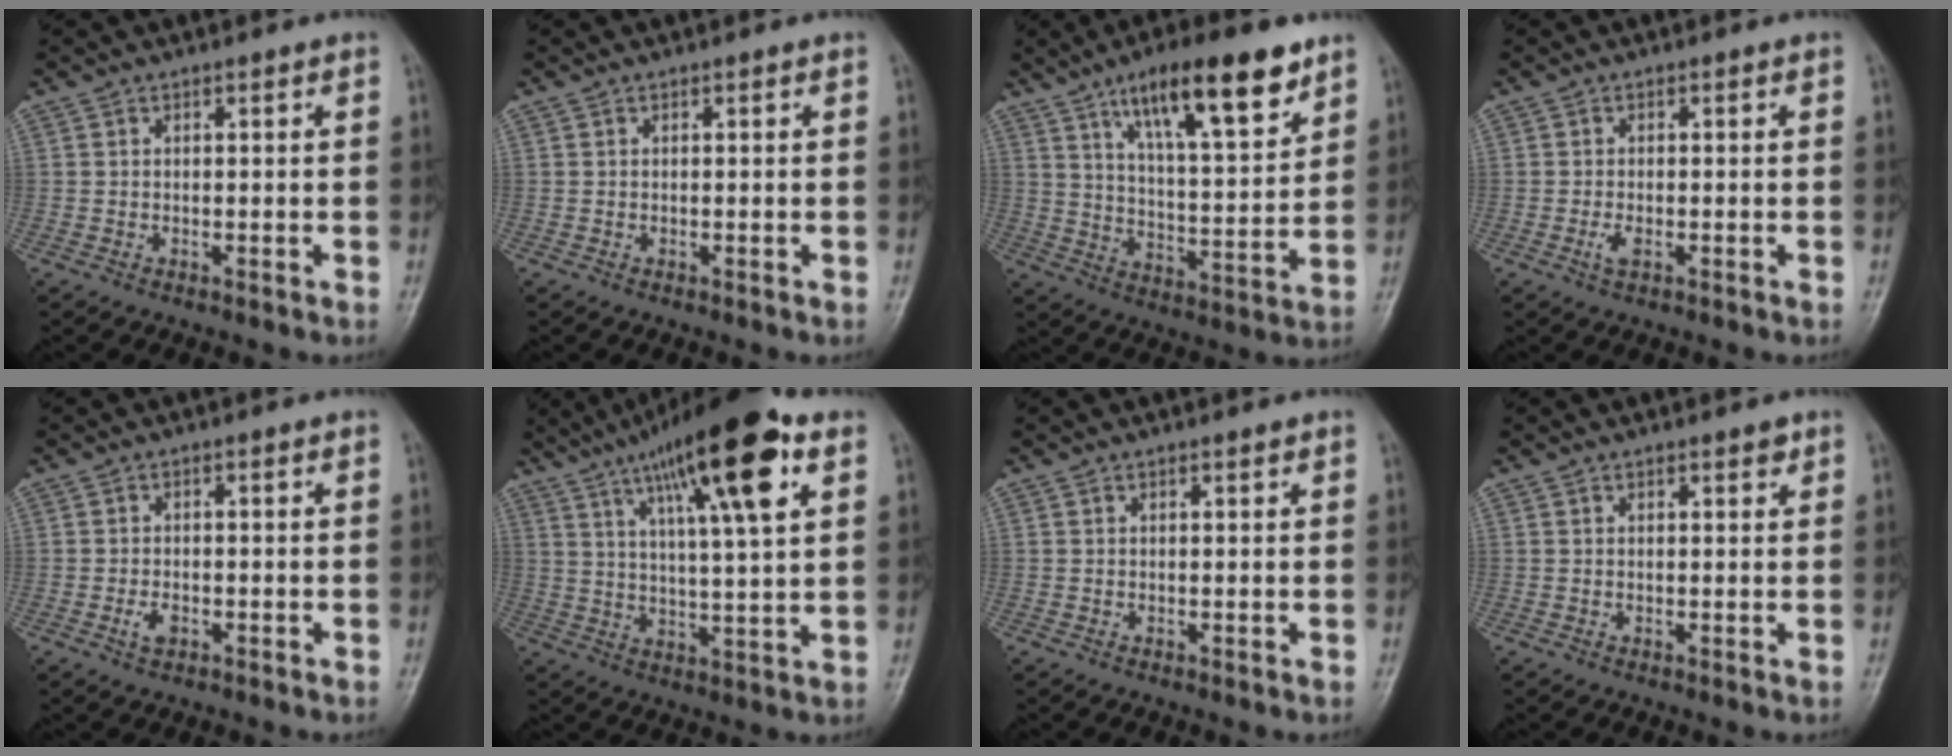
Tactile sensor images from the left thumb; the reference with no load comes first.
{"total": 0.0}
{"total": 18.0, "force": [10.6, 5.2, 13.6], "torque": [-0.191, -0.044, 0.178]}
{"total": 2.1, "force": [-0.7, 0.9, 1.7], "torque": [-0.038, 0.004, -0.014]}
{"total": 2.4, "force": [-1.0, 1.4, 1.7], "torque": [-0.033, 0.006, -0.016]}
{"total": 19.7, "force": [9.7, 4.2, 16.7], "torque": [-0.256, -0.011, 0.155]}
{"total": 0.7, "force": [0.4, 0.1, 0.5], "torque": [-0.008, 0.000, 0.006]}
{"total": 1.7, "force": [1.1, 0.6, 1.1], "torque": [-0.012, -0.004, 0.013]}